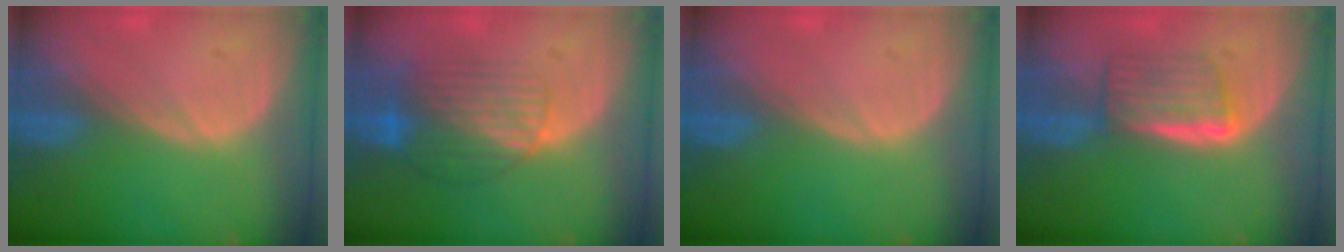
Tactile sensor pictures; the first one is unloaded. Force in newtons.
{"total": 8.5, "press": 7.2, "slide": 4.5}
{"total": 0.0}
{"total": 5.8, "press": 5.2, "slide": 2.6}